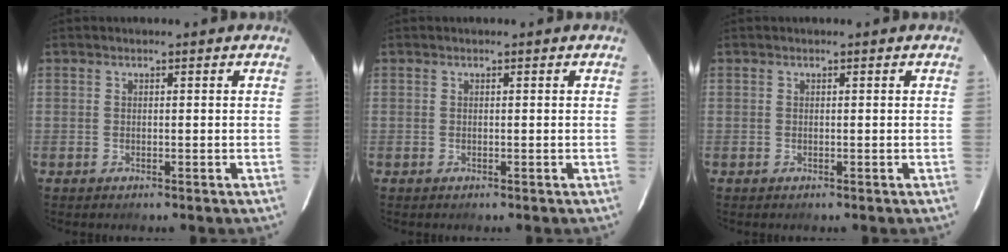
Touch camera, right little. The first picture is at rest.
{"total": 0.0}
{"total": 0.0}